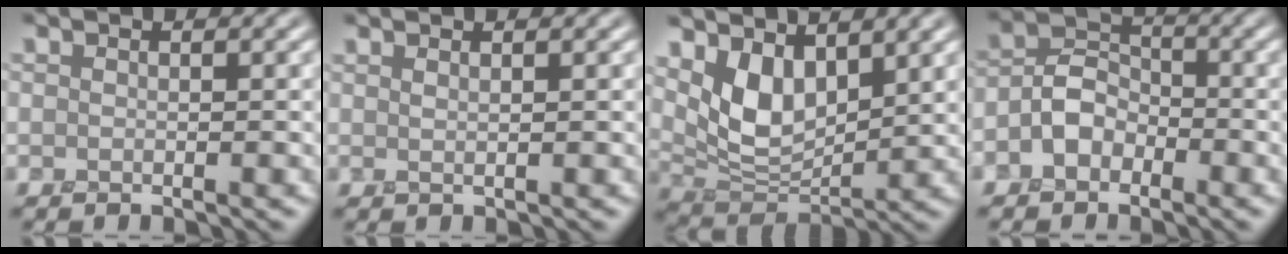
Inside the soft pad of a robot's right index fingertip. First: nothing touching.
{"total": 0.8, "force": [0.7, -0.4, 0.0], "torque": [-0.005, -0.001, 0.020]}
{"total": 5.1, "force": [2.6, 2.5, 3.6], "torque": [-0.080, -0.015, 0.053]}
{"total": 2.5, "force": [-1.5, 1.8, 0.9], "torque": [-0.012, 0.011, -0.029]}